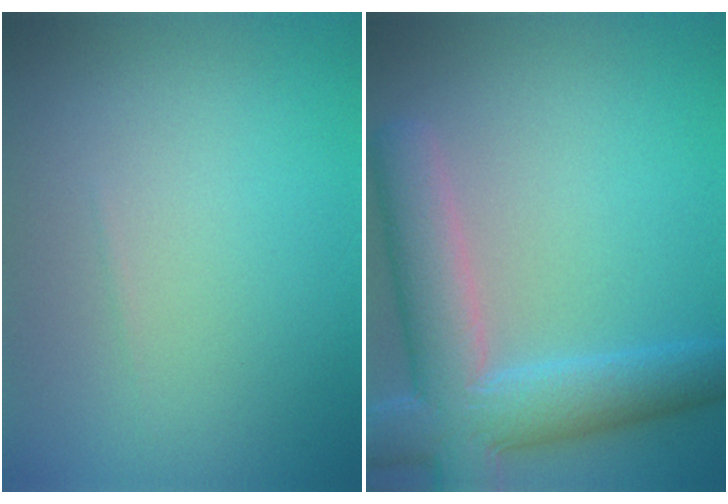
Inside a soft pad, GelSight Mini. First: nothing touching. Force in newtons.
{"total": 8.5, "press": 8.5, "slide": 0.6}